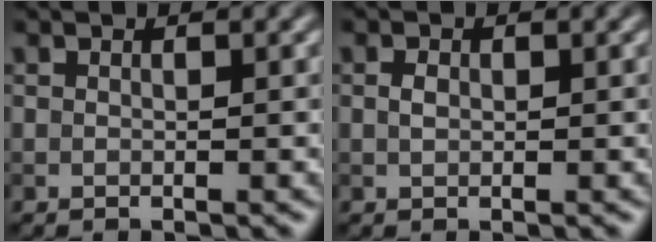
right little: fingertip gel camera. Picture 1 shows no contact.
{"total": 0.9, "force": [0.1, 0.6, 0.6], "torque": [-0.014, 0.001, 0.002]}